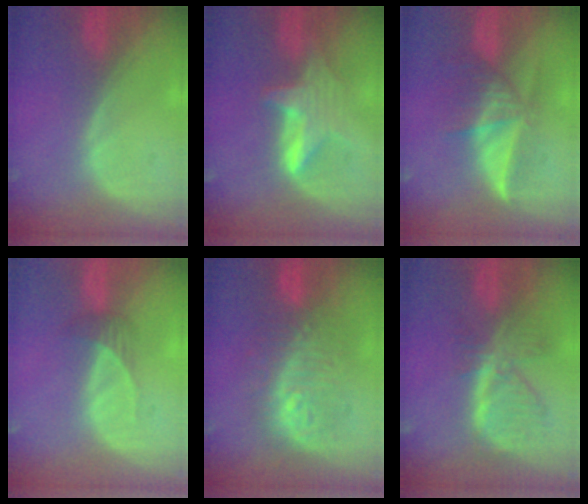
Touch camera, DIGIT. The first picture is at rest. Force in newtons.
{"total": 5.9, "press": 5.8, "slide": 0.8}
{"total": 6.1, "press": 6.0, "slide": 1.2}
{"total": 2.1, "press": 1.9, "slide": 0.9}
{"total": 9.6, "press": 9.6, "slide": 0.7}
{"total": 8.2, "press": 7.1, "slide": 4.0}